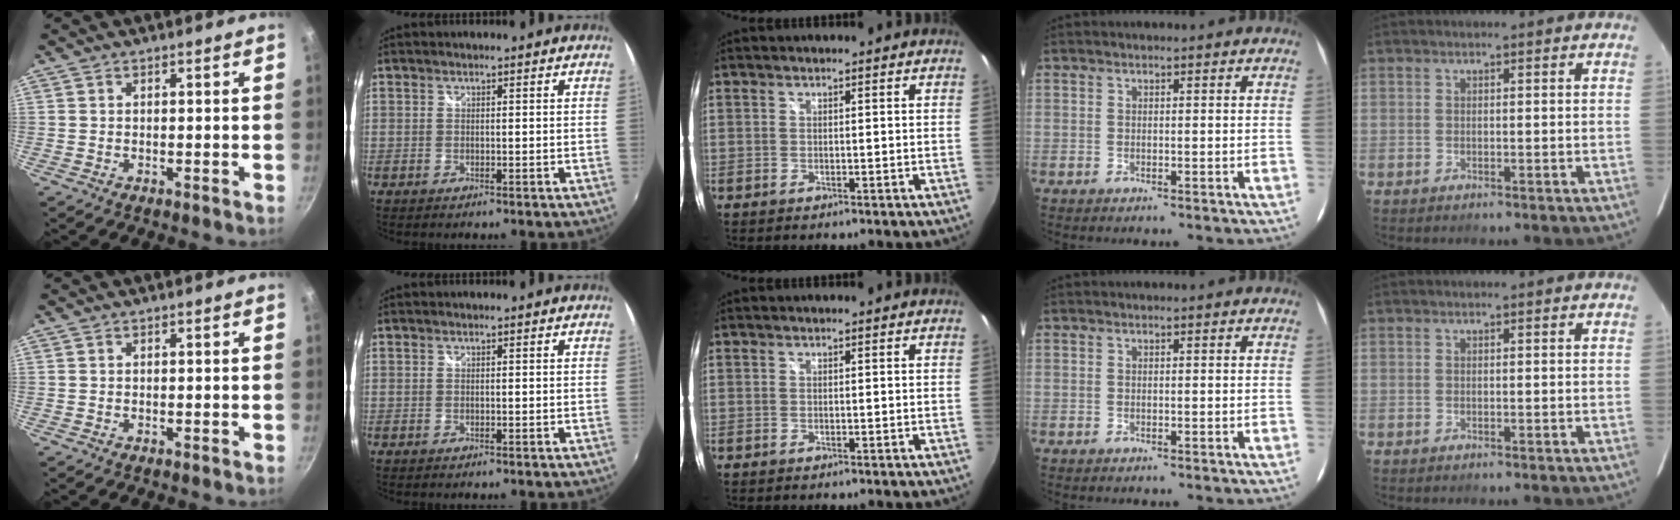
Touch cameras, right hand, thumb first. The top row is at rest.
{}